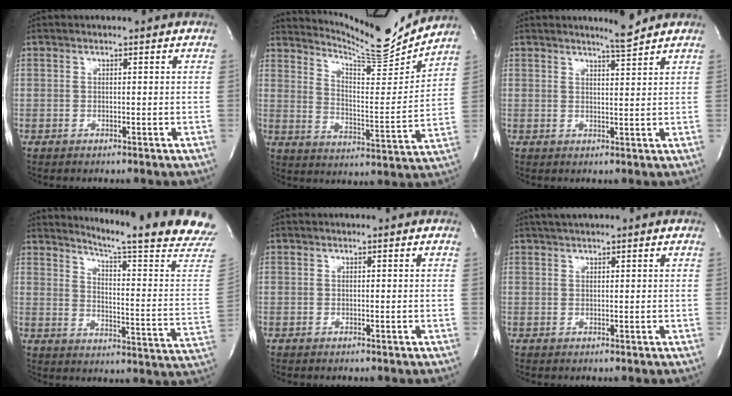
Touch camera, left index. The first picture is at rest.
{"total": 13.0, "force": [12.9, -0.9, 1.8], "torque": [-0.042, -0.049, 0.194]}
{"total": 2.6, "force": [2.5, -0.7, 0.4], "torque": [-0.015, -0.015, 0.045]}
{"total": 21.3, "force": [18.9, -1.4, 9.7], "torque": [-0.149, -0.105, 0.232]}
{"total": 0.0}
{"total": 2.5, "force": [2.2, 0.3, 1.2], "torque": [-0.024, 0.017, 0.039]}